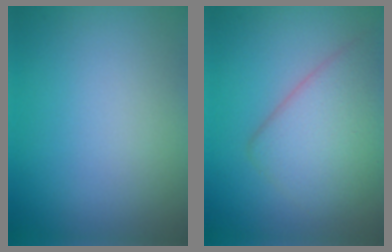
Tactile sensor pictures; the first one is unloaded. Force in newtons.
{"total": 5.2, "press": 5.2, "slide": 0.5}